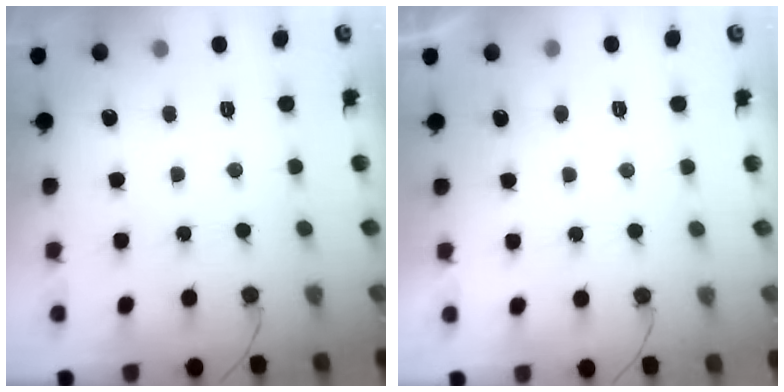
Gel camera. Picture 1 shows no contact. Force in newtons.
{"total": 3.8, "press": 3.7, "slide": 0.2}